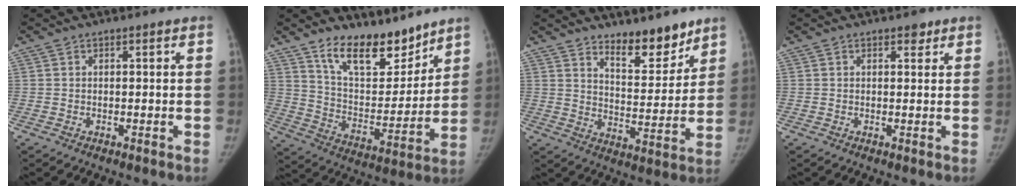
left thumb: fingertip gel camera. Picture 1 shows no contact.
{"total": 15.6, "force": [11.9, 6.8, 7.4], "torque": [-0.075, -0.084, 0.210]}
{"total": 10.5, "force": [8.3, 3.8, 5.2], "torque": [-0.049, -0.071, 0.138]}
{"total": 1.7, "force": [1.1, 1.0, 0.7], "torque": [0.002, -0.005, 0.011]}